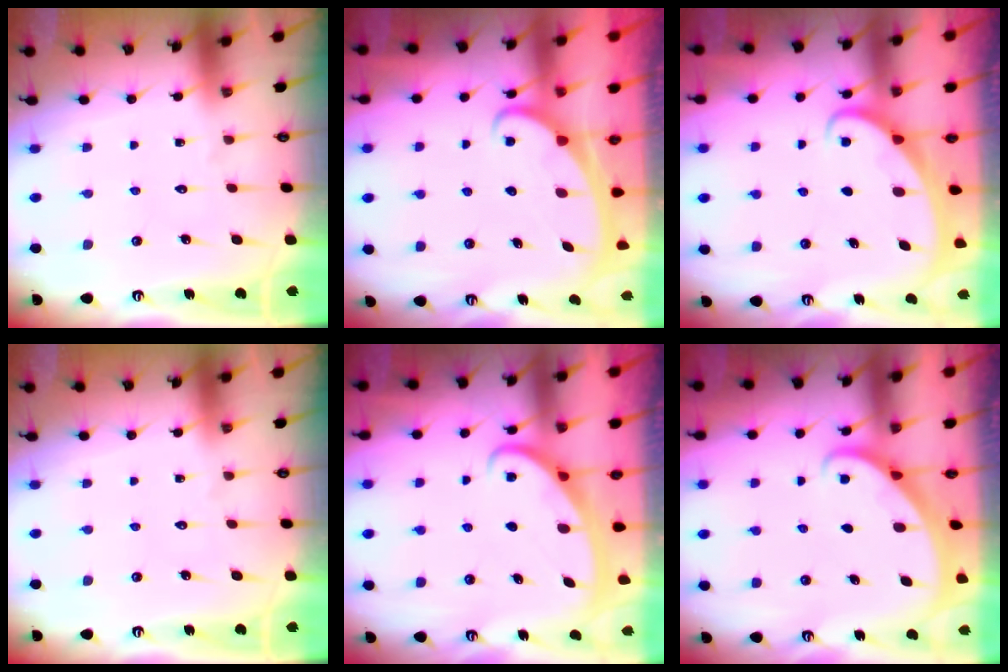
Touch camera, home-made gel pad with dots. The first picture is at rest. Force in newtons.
{"total": 2.4, "press": 2.3, "slide": 0.4}
{"total": 2.0, "press": 2.0, "slide": 0.1}
{"total": 0.0}
{"total": 2.6, "press": 2.5, "slide": 0.4}
{"total": 1.3, "press": 1.3, "slide": 0.1}